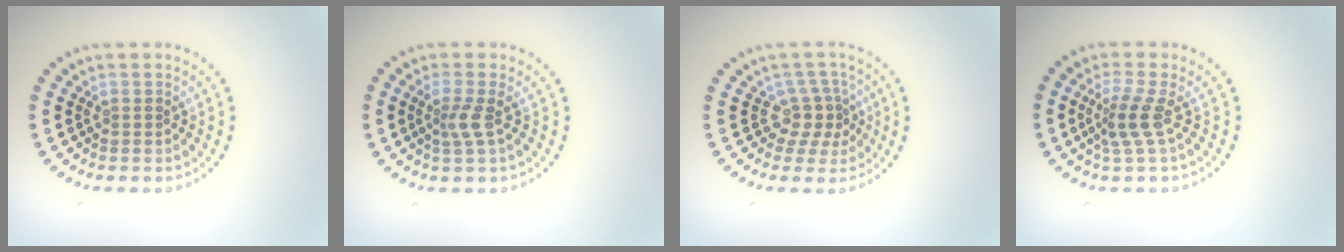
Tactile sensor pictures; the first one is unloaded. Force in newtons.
{"total": 2.0, "press": 1.5, "slide": 1.3}
{"total": 2.9, "press": 2.1, "slide": 2.0}
{"total": 2.6, "press": 1.8, "slide": 1.8}